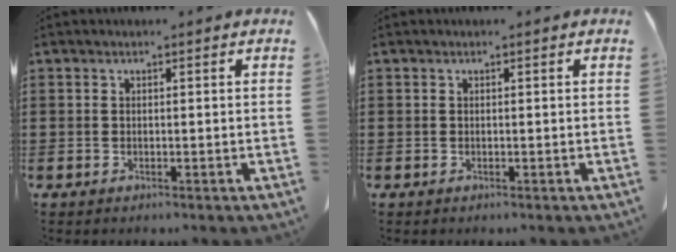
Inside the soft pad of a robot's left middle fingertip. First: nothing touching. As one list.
[{"total": 0.0}]